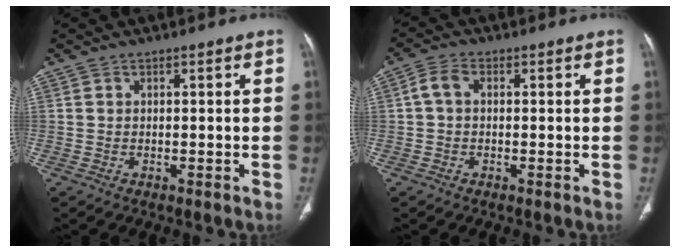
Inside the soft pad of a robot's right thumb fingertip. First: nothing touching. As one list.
[{"total": 3.2, "force": [0.2, 2.1, 2.4], "torque": [-0.046, 0.010, -0.002]}]